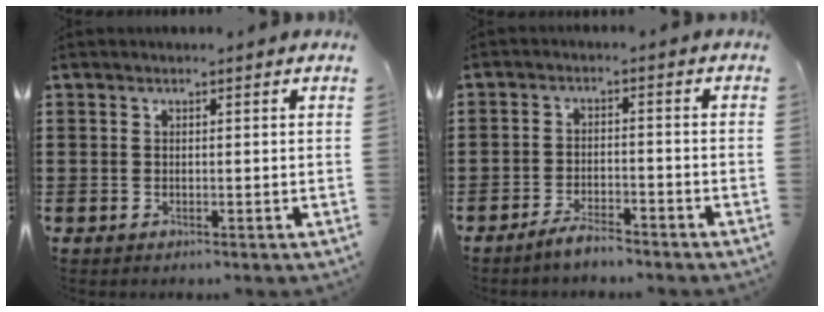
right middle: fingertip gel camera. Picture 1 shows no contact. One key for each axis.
{"total": 3.3, "fx": -3.0, "fy": 0.5, "fz": 1.2, "tx": -0.029, "ty": 0.006, "tz": -0.062}